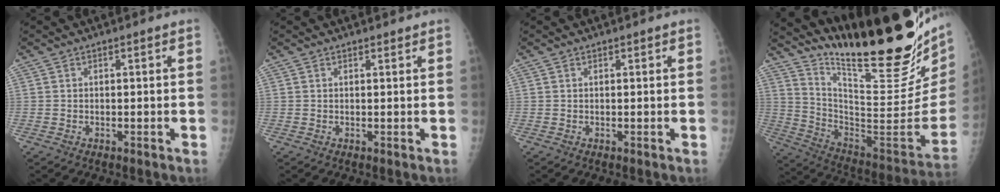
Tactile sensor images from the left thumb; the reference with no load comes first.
{"total": 0.7, "force": [0.7, 0.2, 0.0], "torque": [0.002, -0.002, 0.011]}
{"total": 0.0}
{"total": 32.3, "force": [23.3, 6.8, 21.3], "torque": [-0.303, -0.133, 0.354]}